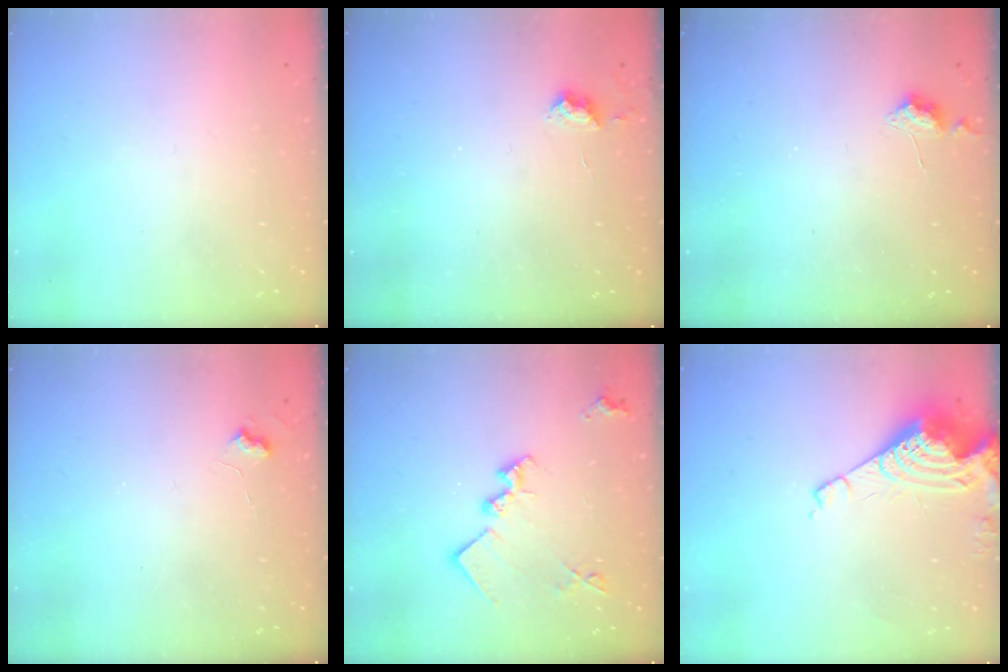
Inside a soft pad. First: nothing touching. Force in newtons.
{"total": 4.4, "press": 4.3, "slide": 0.6}
{"total": 5.5, "press": 5.4, "slide": 0.8}
{"total": 4.1, "press": 4.0, "slide": 0.6}
{"total": 14.1, "press": 14.1, "slide": 0.6}
{"total": 10.8, "press": 10.7, "slide": 1.1}